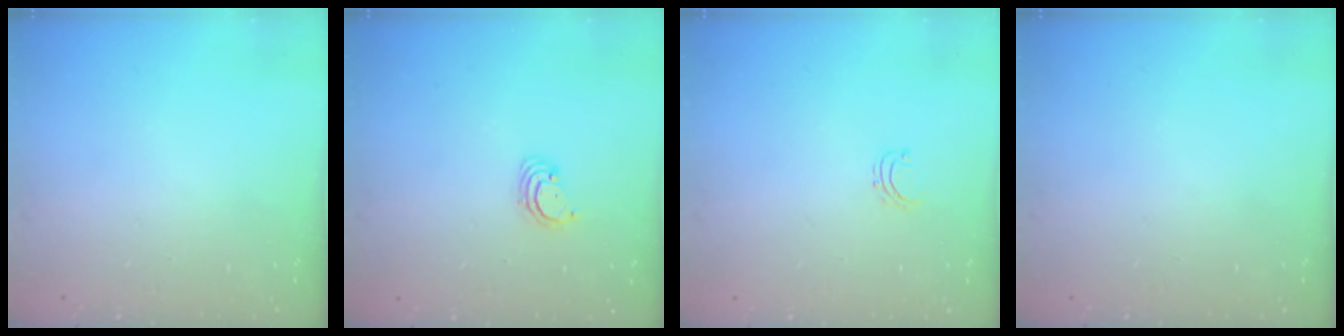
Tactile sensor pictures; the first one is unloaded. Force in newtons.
{"total": 2.8, "press": 2.8, "slide": 0.2}
{"total": 3.1, "press": 3.1, "slide": 0.2}
{"total": 0.0}